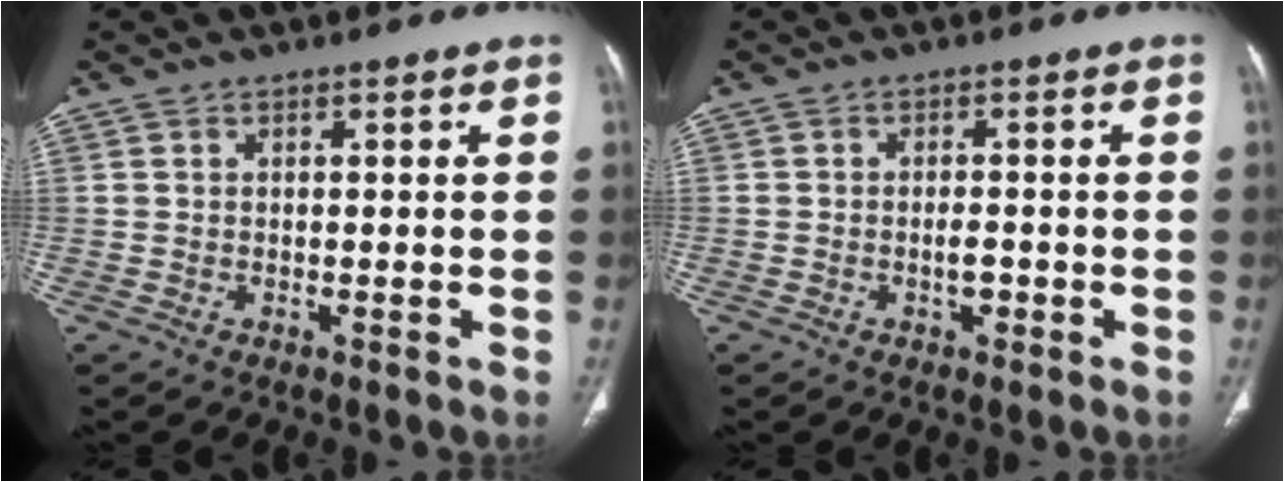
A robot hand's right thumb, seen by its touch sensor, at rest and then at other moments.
{"total": 2.2, "force": [-0.7, 1.2, 1.7], "torque": [-0.023, 0.003, -0.010]}